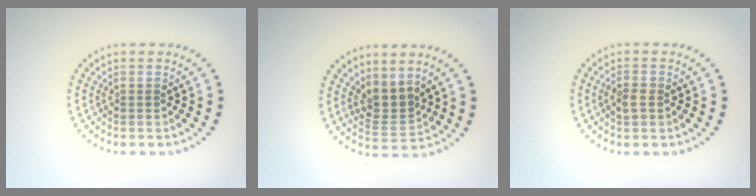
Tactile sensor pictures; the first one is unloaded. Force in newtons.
{"total": 2.9, "press": 2.2, "slide": 1.9}
{"total": 1.6, "press": 1.5, "slide": 0.3}